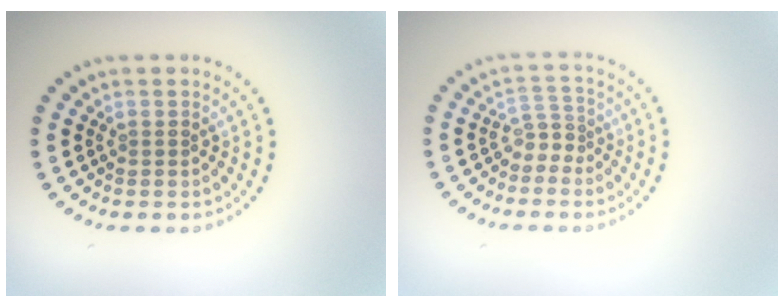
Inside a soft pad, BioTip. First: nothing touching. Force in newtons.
{"total": 2.0, "press": 1.3, "slide": 1.5}